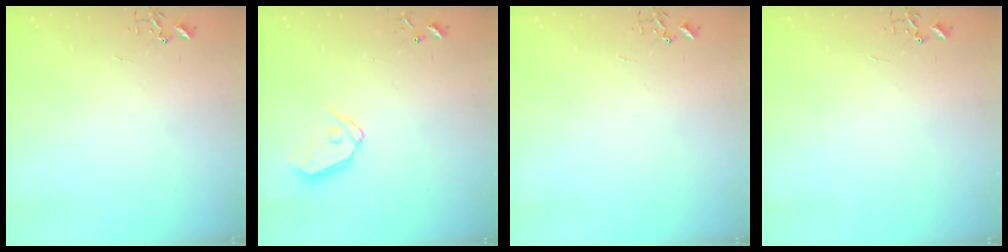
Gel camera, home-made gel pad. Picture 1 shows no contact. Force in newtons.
{"total": 9.3, "press": 9.2, "slide": 1.2}
{"total": 0.0}
{"total": 0.0}